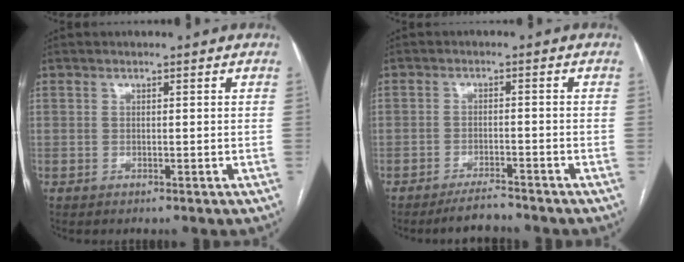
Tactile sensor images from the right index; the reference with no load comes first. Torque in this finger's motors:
{"motor_torque": [0.05, -0.08, -0.05, -0.02]}